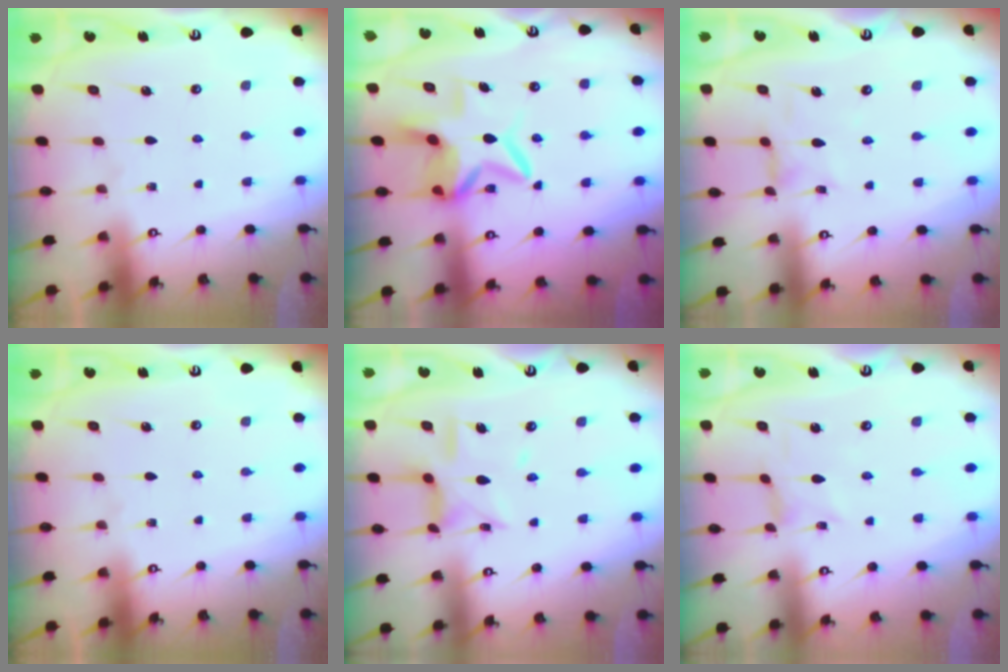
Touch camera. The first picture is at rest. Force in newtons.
{"total": 10.2, "press": 10.1, "slide": 1.5}
{"total": 1.9, "press": 1.9, "slide": 0.3}
{"total": 0.0}
{"total": 12.1, "press": 12.1, "slide": 0.8}
{"total": 0.5, "press": 0.5, "slide": 0.0}